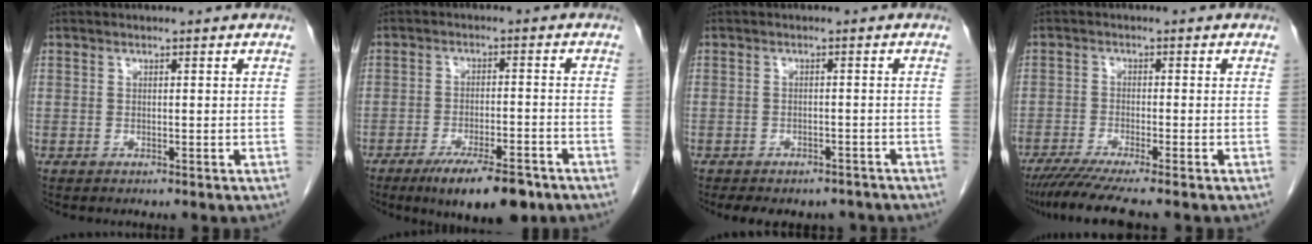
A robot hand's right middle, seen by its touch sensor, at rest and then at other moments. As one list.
[{"total": 10.5, "force": [-7.4, 2.5, 7.0], "torque": [-0.103, -0.013, -0.114]}, {"total": 9.2, "force": [-7.5, 4.3, 3.0], "torque": [-0.046, 0.006, -0.090]}, {"total": 7.7, "force": [-6.3, -0.5, 4.4], "torque": [-0.067, -0.024, -0.106]}]